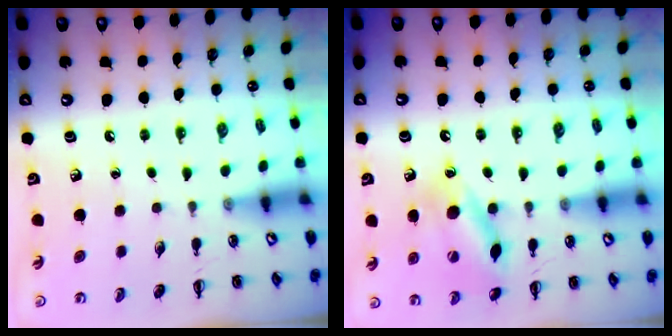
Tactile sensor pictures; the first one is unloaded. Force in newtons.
{"total": 14.0, "press": 13.8, "slide": 2.3}